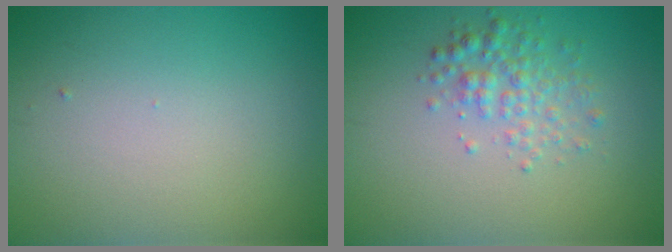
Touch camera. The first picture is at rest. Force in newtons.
{"total": 2.5, "press": 2.5, "slide": 0.1}